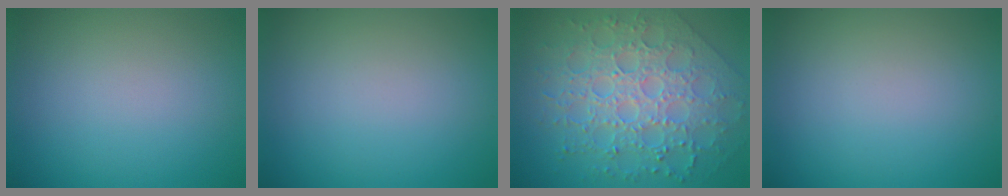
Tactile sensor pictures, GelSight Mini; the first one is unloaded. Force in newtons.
{"total": 0.0}
{"total": 8.9, "press": 6.4, "slide": 6.2}
{"total": 0.0}